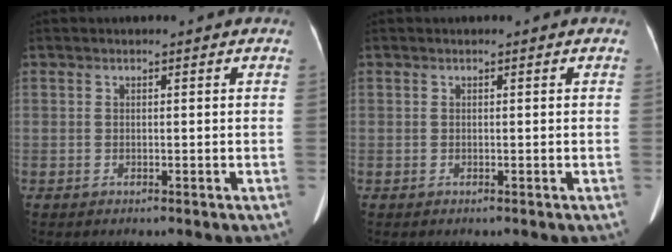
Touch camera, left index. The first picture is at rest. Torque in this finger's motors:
{"motor_torque": [0.00, 0.00, 0.00, 0.00]}